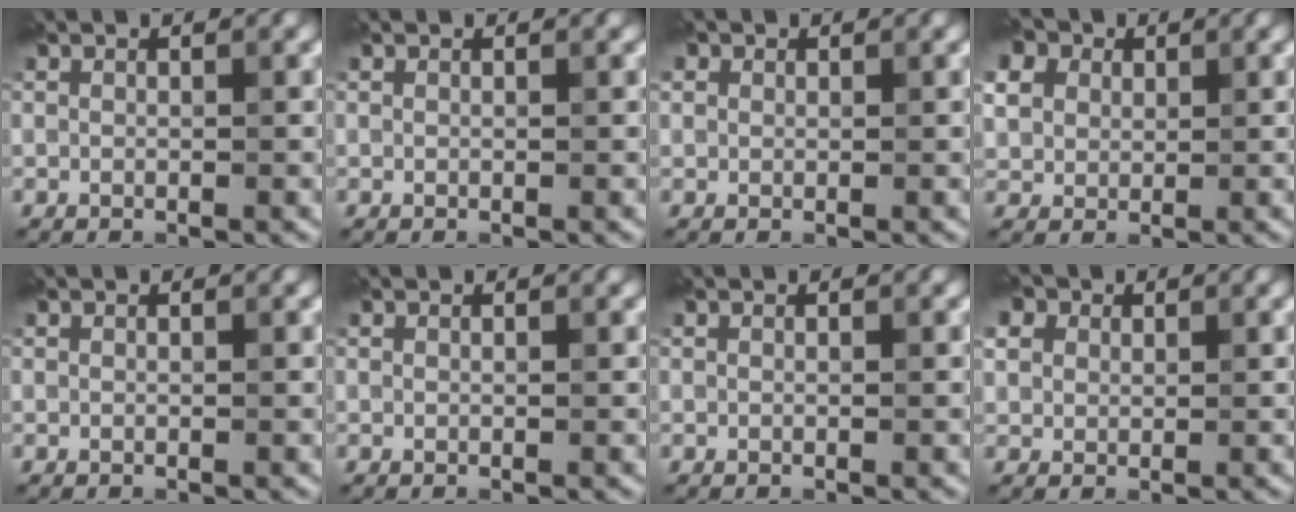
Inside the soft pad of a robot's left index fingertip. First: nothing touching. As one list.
[{"total": 0.0}, {"total": 1.5, "force": [0.8, 1.2, 0.4], "torque": [-0.005, 0.001, 0.004]}, {"total": 8.9, "force": [3.5, 6.7, 4.6], "torque": [-0.114, 0.029, 0.050]}, {"total": 0.0}, {"total": 0.0}, {"total": 0.0}, {"total": 7.5, "force": [3.2, 5.6, 3.8], "torque": [-0.097, 0.032, 0.037]}]